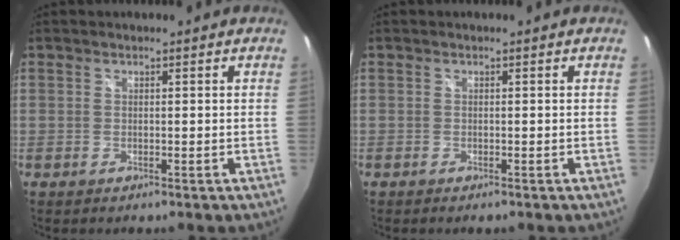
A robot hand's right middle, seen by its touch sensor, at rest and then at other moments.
{"total": 1.0, "force": [-0.7, 0.2, 0.6], "torque": [-0.013, -0.002, -0.009]}